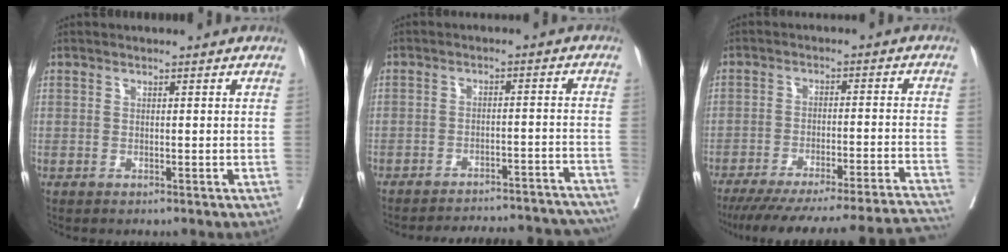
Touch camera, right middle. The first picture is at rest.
{"total": 21.5, "force": [-20.3, 4.0, 5.9], "torque": [-0.070, 0.008, -0.247]}
{"total": 28.7, "force": [-26.3, 1.5, 11.3], "torque": [-0.129, -0.033, -0.345]}